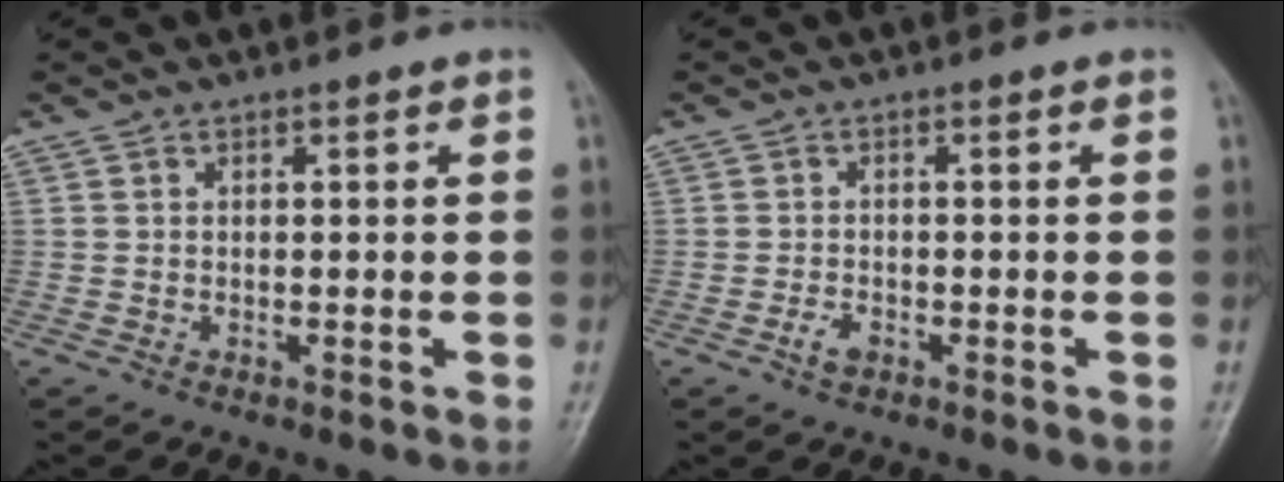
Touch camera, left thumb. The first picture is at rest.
{"total": 2.1, "force": [-1.1, 1.2, 1.3], "torque": [-0.025, 0.006, -0.020]}